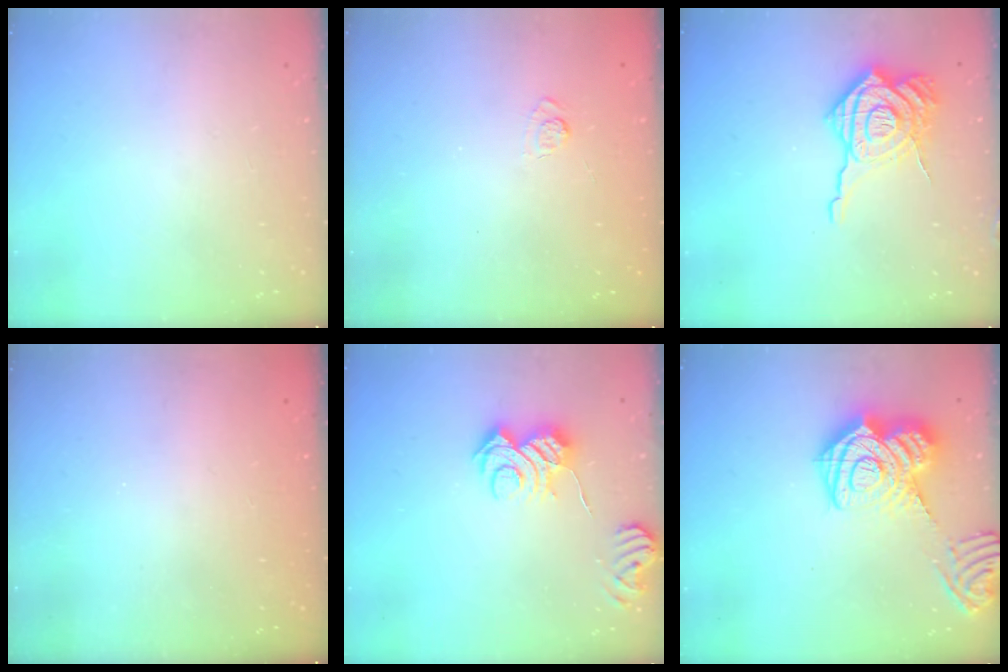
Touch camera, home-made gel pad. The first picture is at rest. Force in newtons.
{"total": 2.2, "press": 1.8, "slide": 1.3}
{"total": 19.3, "press": 19.2, "slide": 2.0}
{"total": 2.3, "press": 2.2, "slide": 0.8}
{"total": 8.5, "press": 8.5, "slide": 0.7}
{"total": 20.4, "press": 20.3, "slide": 2.1}